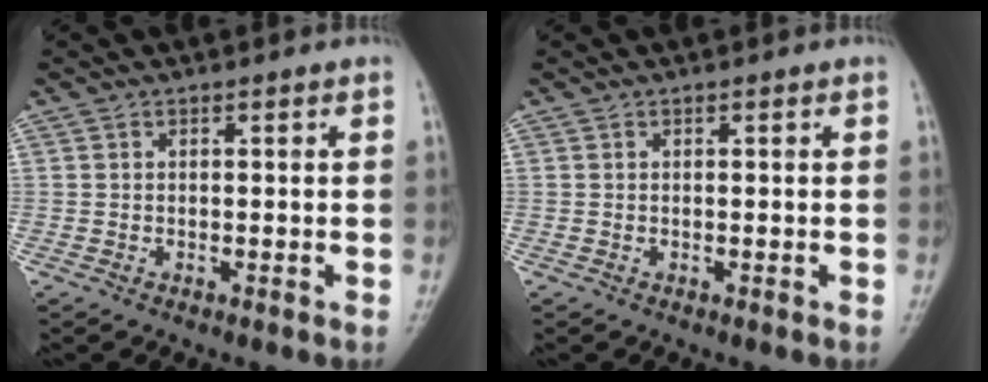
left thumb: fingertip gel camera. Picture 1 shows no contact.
{"total": 0.0}